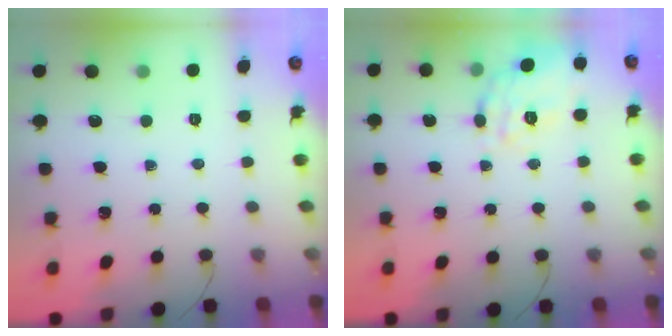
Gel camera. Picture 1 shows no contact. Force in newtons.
{"total": 16.9, "press": 16.9, "slide": 0.6}